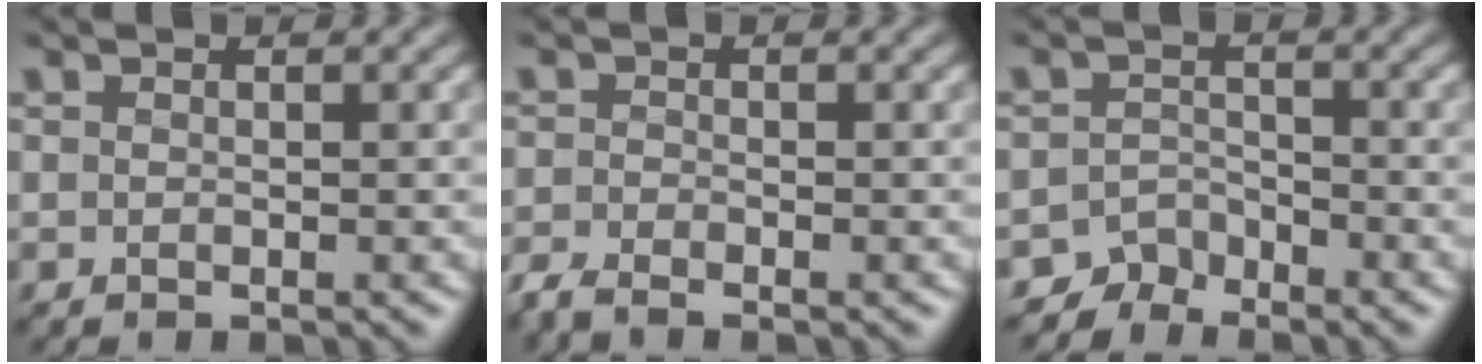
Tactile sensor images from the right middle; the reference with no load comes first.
{"total": 2.8, "force": [-2.2, 1.0, 1.3], "torque": [-0.039, -0.006, -0.054]}
{"total": 2.2, "force": [-2.1, 0.5, -0.6], "torque": [0.015, 0.011, -0.042]}